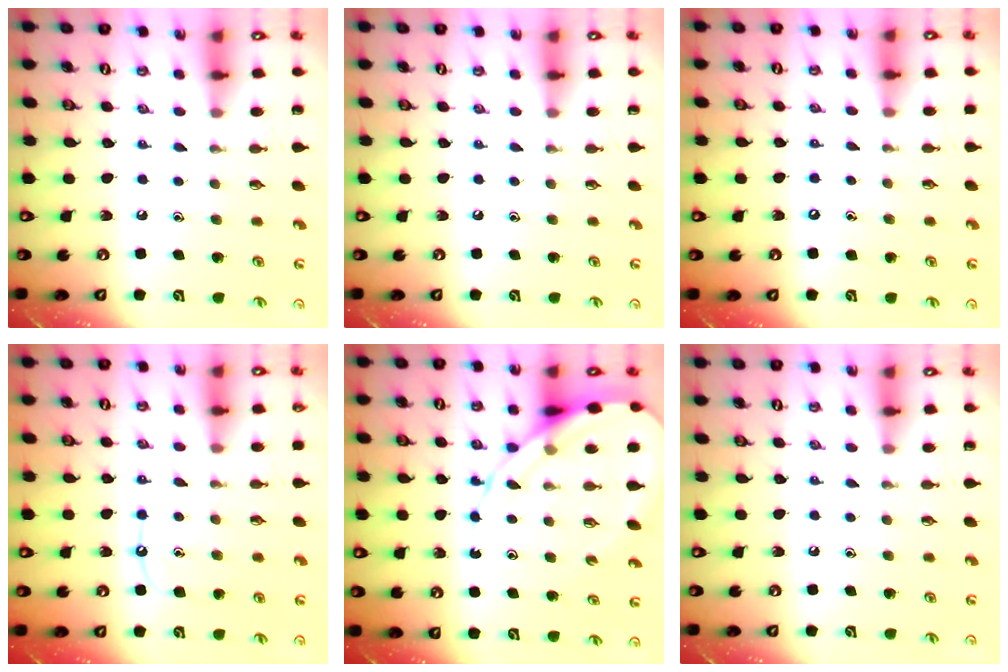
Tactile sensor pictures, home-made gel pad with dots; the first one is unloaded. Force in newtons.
{"total": 0.0}
{"total": 5.0, "press": 4.9, "slide": 0.7}
{"total": 8.7, "press": 8.7, "slide": 0.9}
{"total": 14.7, "press": 14.6, "slide": 1.7}
{"total": 0.0}